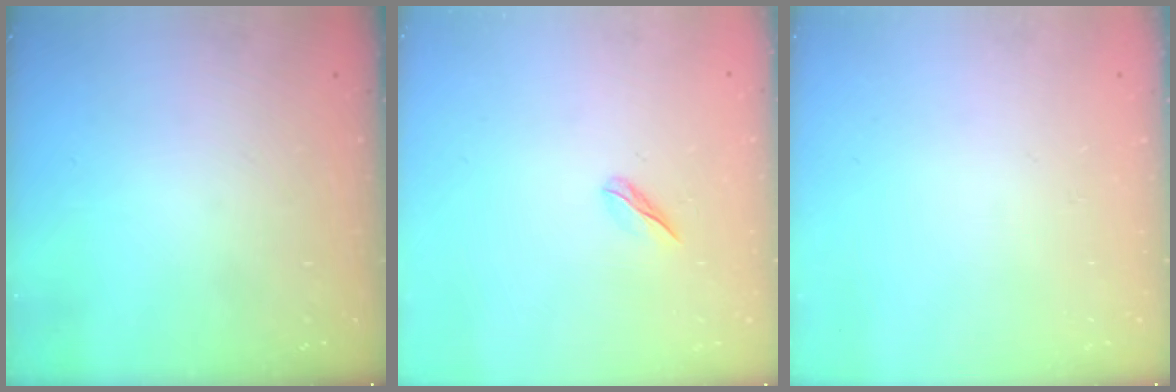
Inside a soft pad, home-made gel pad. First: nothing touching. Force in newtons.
{"total": 2.6, "press": 2.5, "slide": 0.7}
{"total": 0.0}